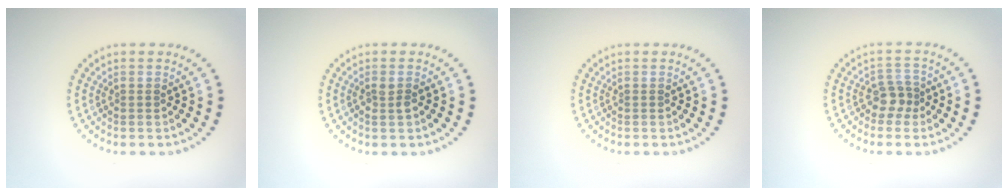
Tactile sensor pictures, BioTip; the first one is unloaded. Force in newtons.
{"total": 0.9, "press": 0.8, "slide": 0.3}
{"total": 0.0}
{"total": 2.1, "press": 1.7, "slide": 1.2}